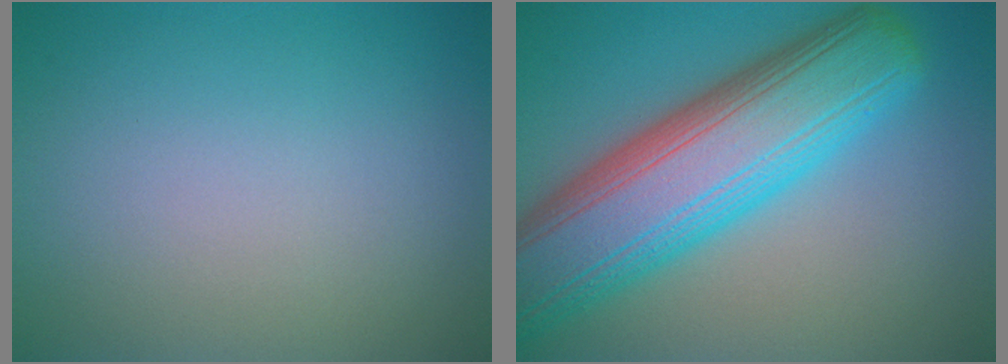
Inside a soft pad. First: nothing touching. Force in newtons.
{"total": 12.6, "press": 12.6, "slide": 0.4}